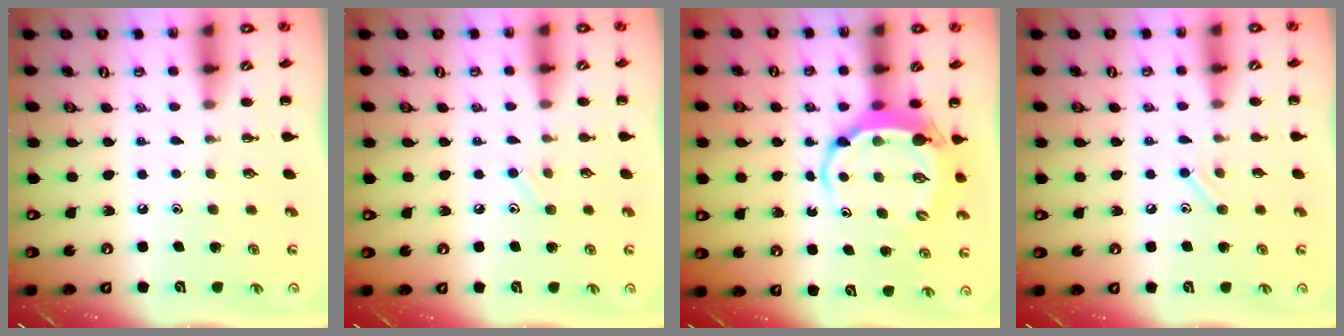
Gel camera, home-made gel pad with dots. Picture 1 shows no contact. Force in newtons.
{"total": 6.2, "press": 5.8, "slide": 2.0}
{"total": 5.7, "press": 5.7, "slide": 0.9}
{"total": 6.7, "press": 6.5, "slide": 1.6}